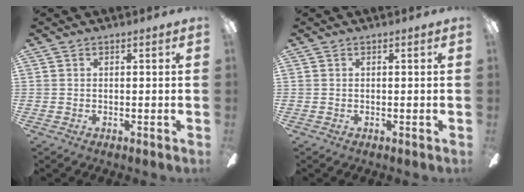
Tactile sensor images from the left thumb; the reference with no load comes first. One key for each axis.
{"total": 0.0}